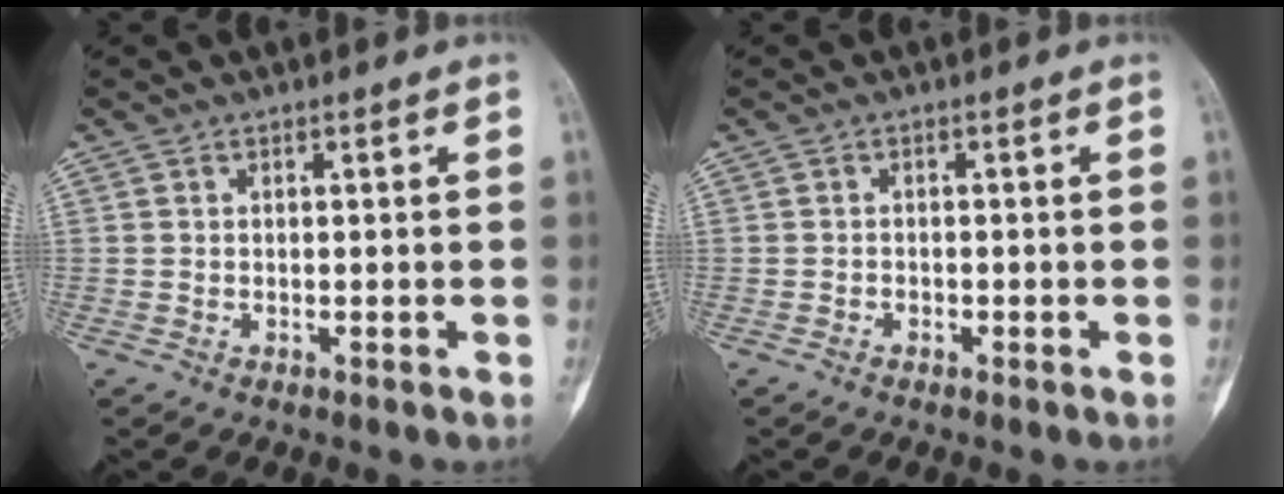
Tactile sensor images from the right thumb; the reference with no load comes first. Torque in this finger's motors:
{"motor_torque": [0.85, 0.47, -0.20, -0.06, 0.01]}